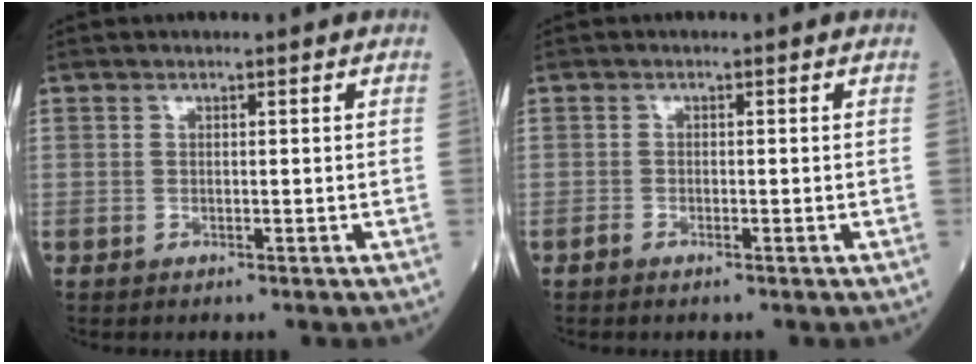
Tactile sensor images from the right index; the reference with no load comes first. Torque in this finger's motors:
{"motor_torque": [0.06, 0.02, 0.04, -0.01]}